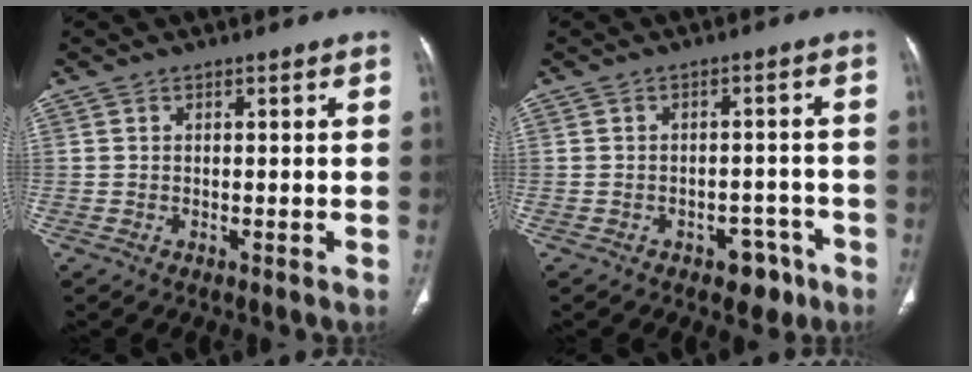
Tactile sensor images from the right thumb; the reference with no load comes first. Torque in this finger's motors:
{"motor_torque": [2.81, 2.20, 0.03, -0.57, 0.02]}